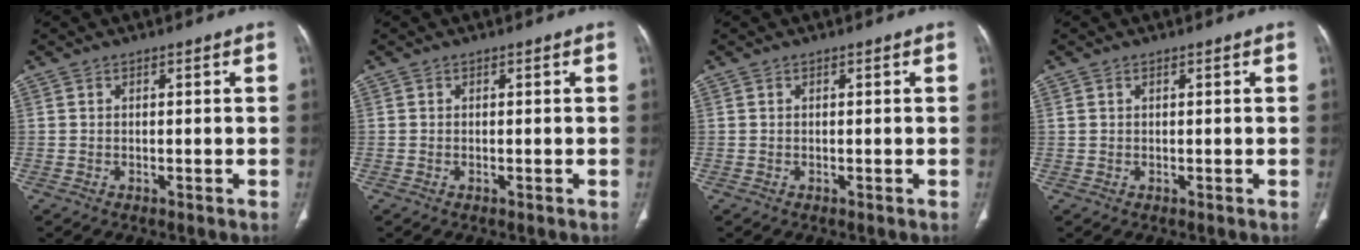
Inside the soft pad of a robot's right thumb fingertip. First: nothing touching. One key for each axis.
{"total": 0.0}
{"total": 0.0}
{"total": 0.7, "fx": 0.3, "fy": 0.4, "fz": 0.4, "tx": -0.010, "ty": 0.010, "tz": 0.009}